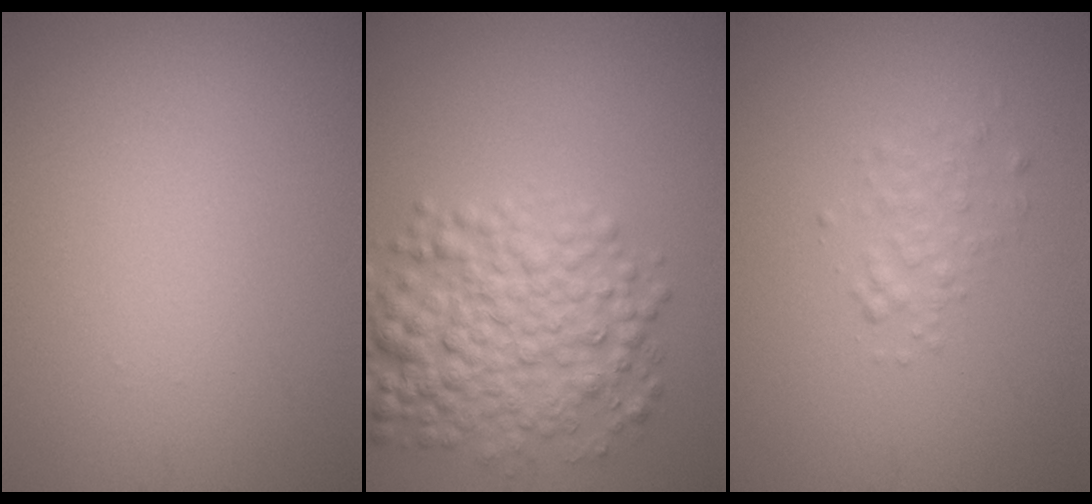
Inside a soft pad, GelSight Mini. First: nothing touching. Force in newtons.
{"total": 6.3, "press": 6.3, "slide": 0.1}
{"total": 1.5, "press": 1.5, "slide": 0.1}